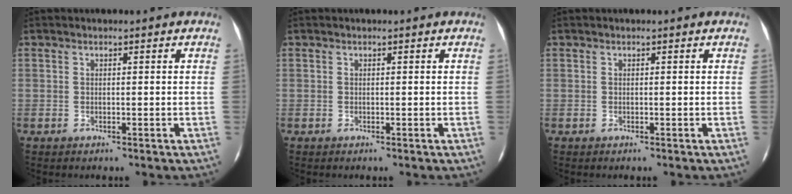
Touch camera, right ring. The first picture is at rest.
{"total": 0.0}
{"total": 0.0}